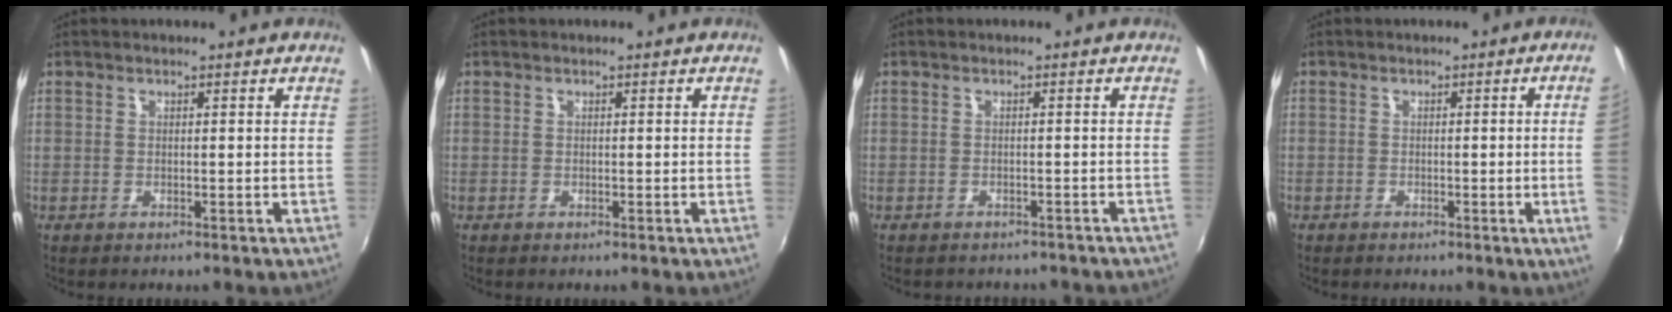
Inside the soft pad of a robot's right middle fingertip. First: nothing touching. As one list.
[{"total": 0.0}, {"total": 6.7, "force": [-5.8, 2.3, 2.2], "torque": [-0.048, -0.017, -0.070]}, {"total": 3.9, "force": [-0.2, -1.7, 3.5], "torque": [-0.057, -0.010, 0.003]}]